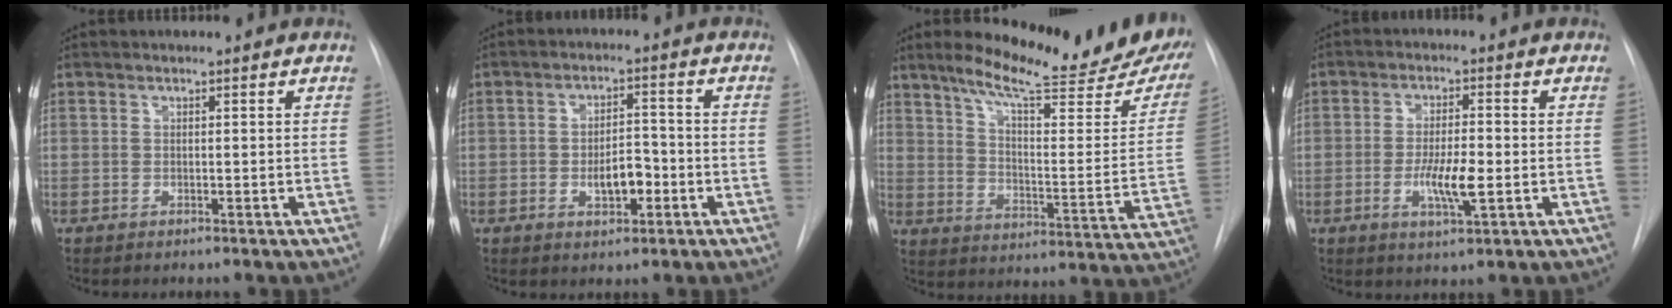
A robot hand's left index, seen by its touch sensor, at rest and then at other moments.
{"total": 5.3, "force": [-2.4, 2.4, 4.1], "torque": [-0.064, 0.000, -0.034]}
{"total": 24.2, "force": [20.1, 2.6, 13.3], "torque": [-0.196, -0.078, 0.260]}
{"total": 6.3, "force": [-2.2, 1.1, 5.8], "torque": [-0.110, -0.014, -0.035]}